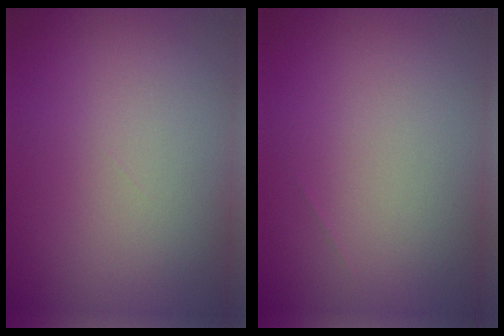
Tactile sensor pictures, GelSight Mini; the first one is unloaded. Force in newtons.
{"total": 0.0}